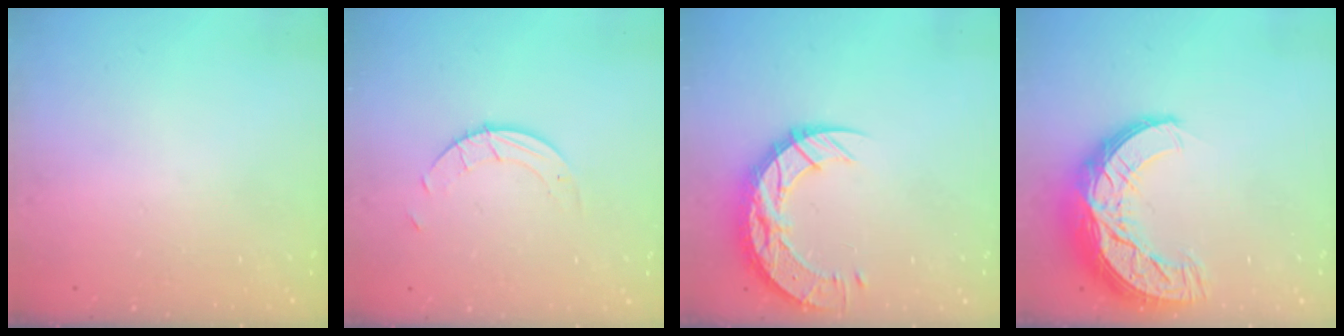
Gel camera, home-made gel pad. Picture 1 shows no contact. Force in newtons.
{"total": 2.5, "press": 2.5, "slide": 0.2}
{"total": 16.5, "press": 16.4, "slide": 1.2}
{"total": 16.4, "press": 16.4, "slide": 0.9}